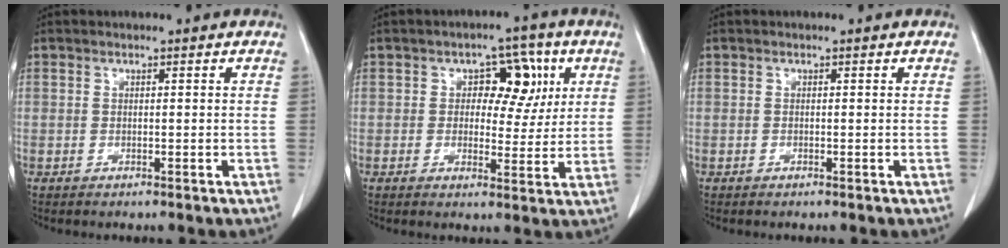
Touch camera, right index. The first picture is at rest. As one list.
[{"total": 7.8, "force": [2.4, 4.8, 5.7], "torque": [-0.064, 0.019, 0.034]}, {"total": 0.0}]